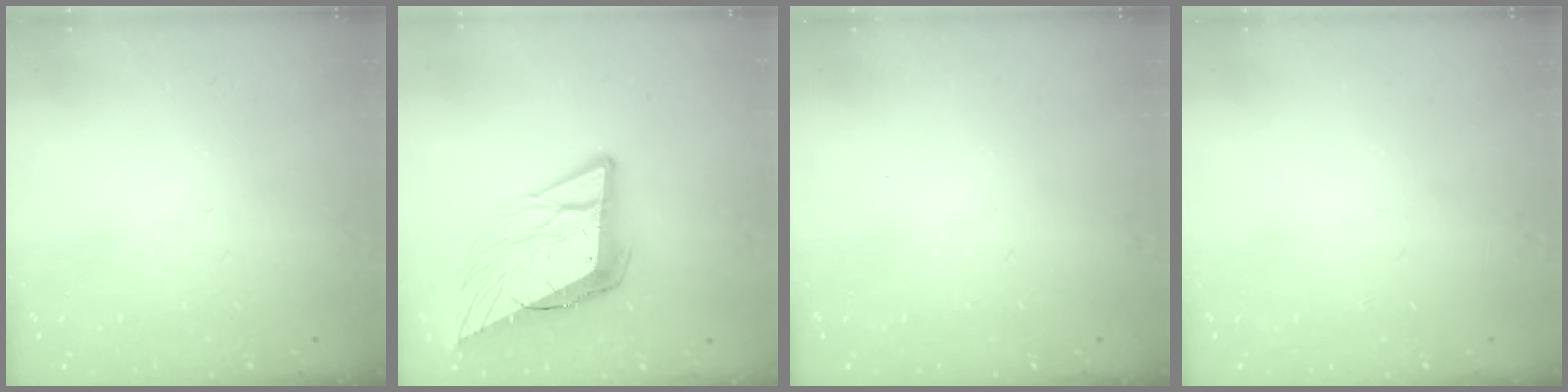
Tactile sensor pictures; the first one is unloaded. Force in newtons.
{"total": 15.9, "press": 15.6, "slide": 3.0}
{"total": 0.0}
{"total": 0.0}